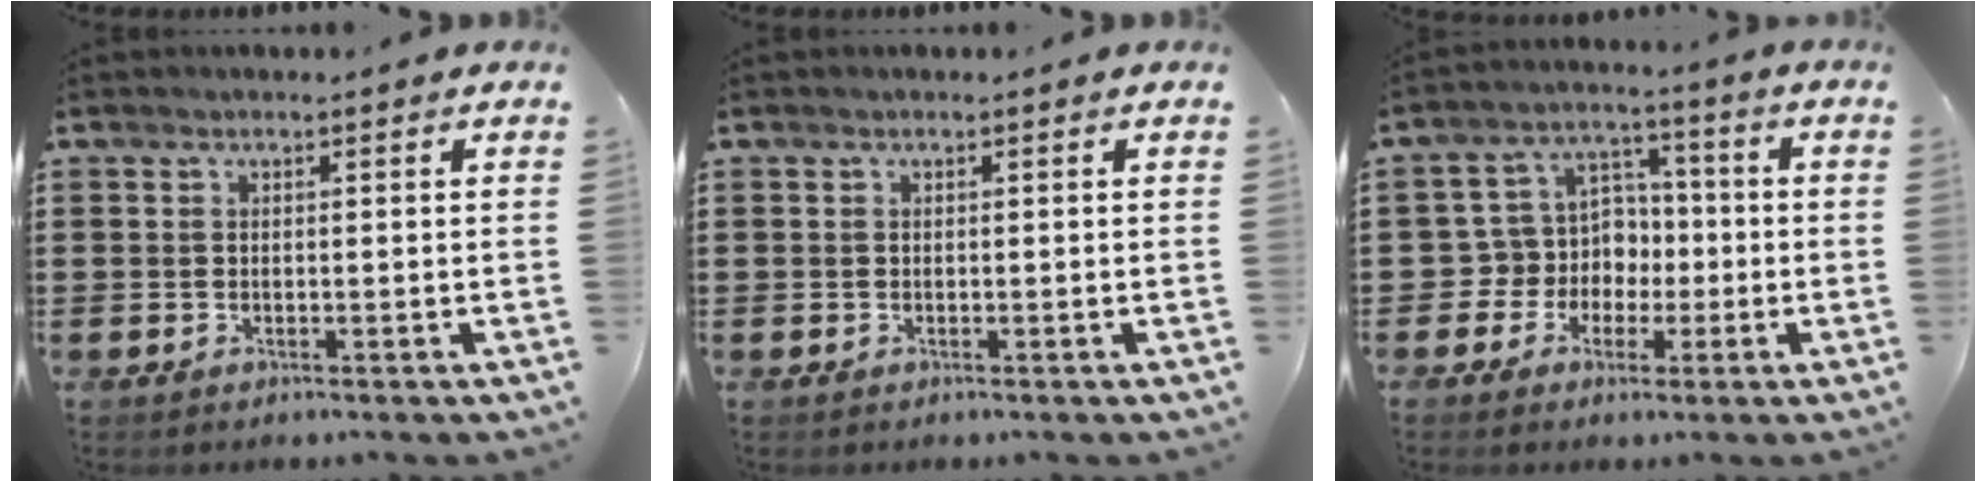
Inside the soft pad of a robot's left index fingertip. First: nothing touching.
{"total": 0.0}
{"total": 7.1, "force": [-0.7, 6.9, 1.6], "torque": [-0.078, -0.001, -0.016]}